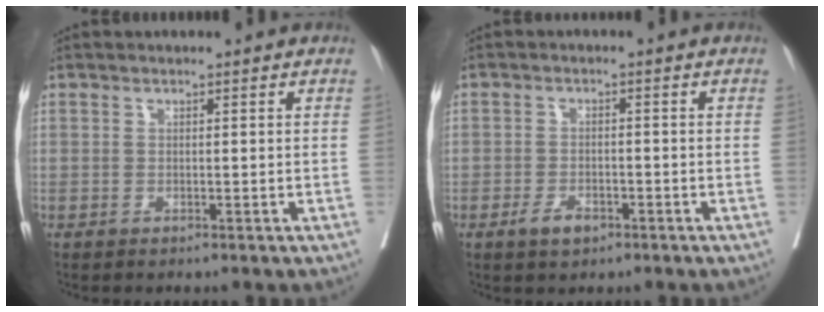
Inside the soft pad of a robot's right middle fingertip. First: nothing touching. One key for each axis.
{"total": 3.0, "fx": -1.8, "fy": 1.6, "fz": 1.8, "tx": -0.031, "ty": 0.003, "tz": -0.026}